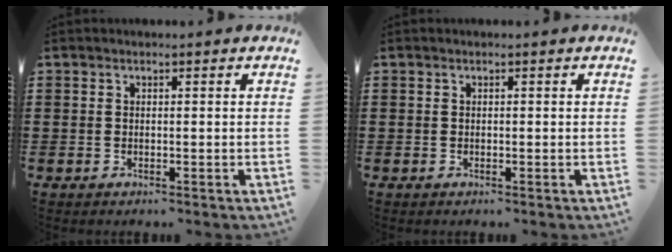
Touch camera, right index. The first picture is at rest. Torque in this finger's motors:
{"motor_torque": [-0.09, -0.05, 0.00, 0.00]}